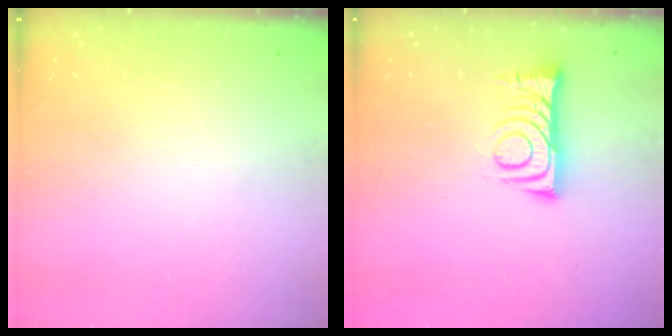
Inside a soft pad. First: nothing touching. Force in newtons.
{"total": 7.5, "press": 7.5, "slide": 0.6}